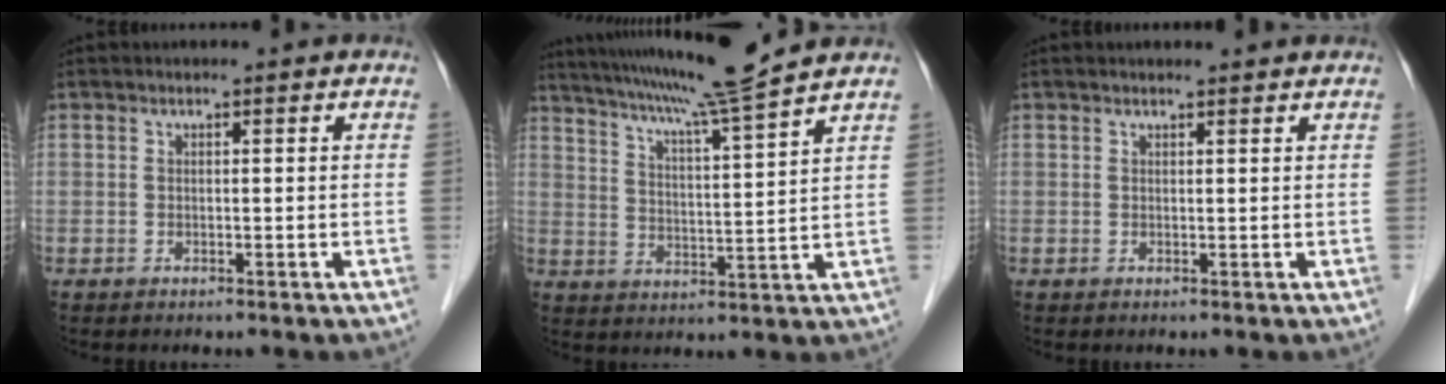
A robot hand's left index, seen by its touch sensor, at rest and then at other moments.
{"total": 13.3, "force": [11.5, -2.2, 6.4], "torque": [-0.117, -0.008, 0.177]}
{"total": 2.6, "force": [2.5, 0.2, 0.6], "torque": [-0.010, 0.011, 0.028]}